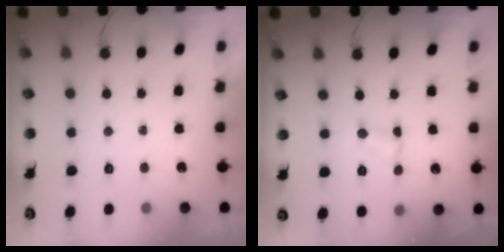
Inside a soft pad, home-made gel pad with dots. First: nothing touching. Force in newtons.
{"total": 2.7, "press": 2.7, "slide": 0.3}